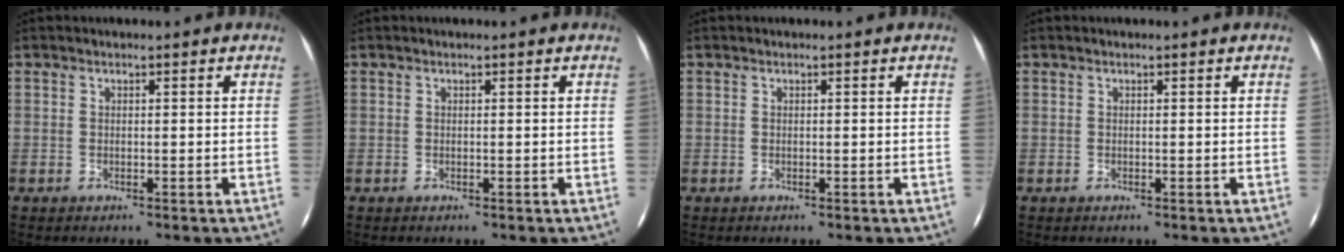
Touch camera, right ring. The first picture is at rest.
{"total": 0.0}
{"total": 0.0}
{"total": 0.0}